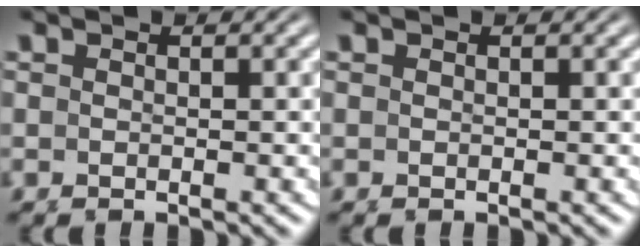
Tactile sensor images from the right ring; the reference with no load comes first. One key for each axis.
{"total": 0.0}